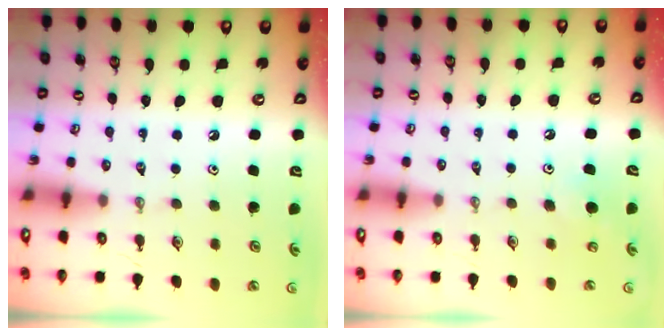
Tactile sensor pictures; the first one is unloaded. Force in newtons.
{"total": 5.3, "press": 5.1, "slide": 1.2}